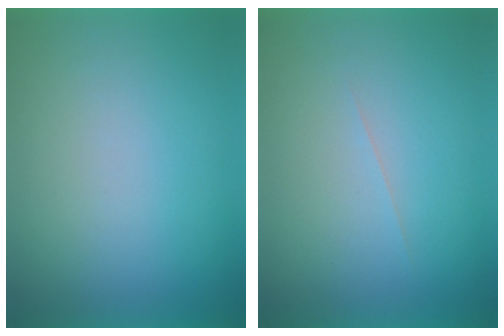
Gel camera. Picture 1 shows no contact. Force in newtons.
{"total": 1.2}